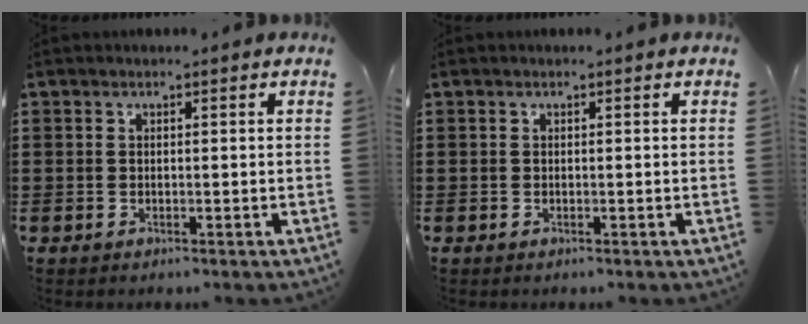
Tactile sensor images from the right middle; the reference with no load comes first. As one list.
[{"total": 0.0}]